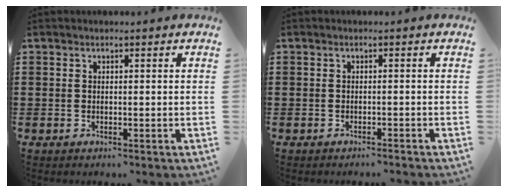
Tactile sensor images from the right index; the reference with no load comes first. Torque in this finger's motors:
{"motor_torque": [0.11, -0.07, 0.03, -0.01]}